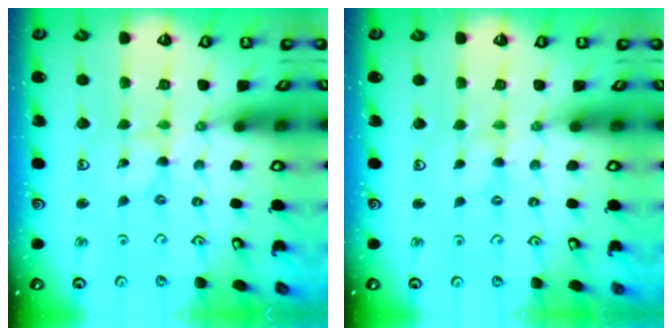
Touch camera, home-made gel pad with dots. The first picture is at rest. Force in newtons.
{"total": 0.8, "press": 0.7, "slide": 0.2}